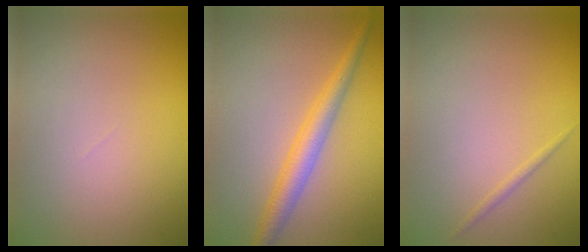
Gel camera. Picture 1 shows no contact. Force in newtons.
{"total": 3.0, "press": 3.0, "slide": 0.0}
{"total": 0.6, "press": 0.6, "slide": 0.0}